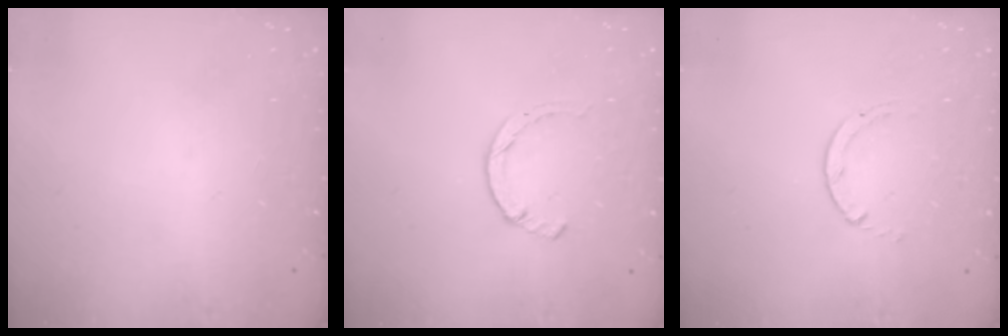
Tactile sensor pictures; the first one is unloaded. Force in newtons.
{"total": 2.3, "press": 2.3, "slide": 0.5}
{"total": 0.6, "press": 0.5, "slide": 0.1}